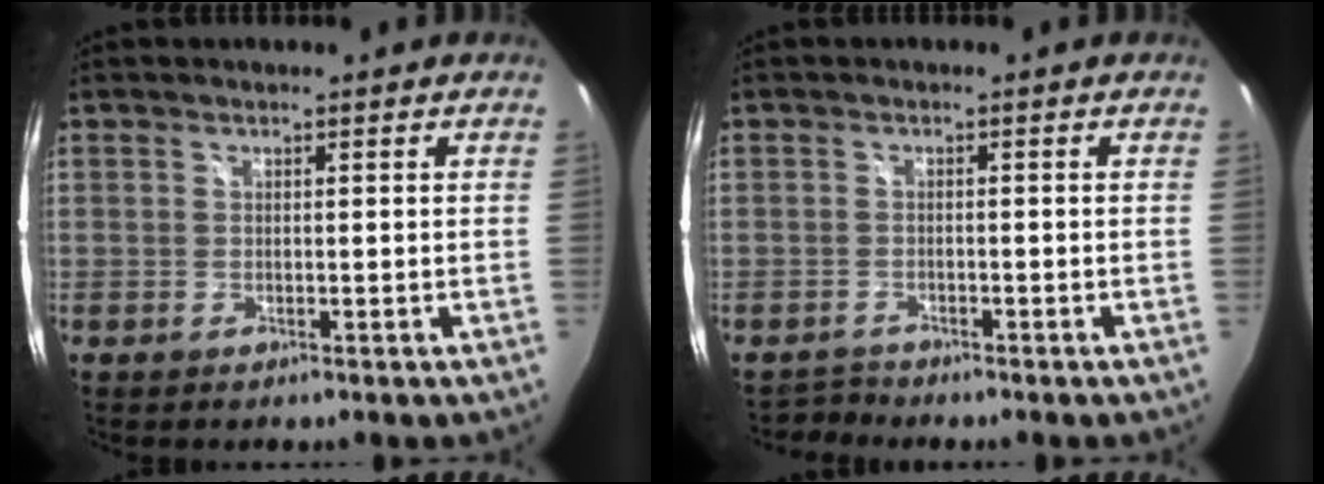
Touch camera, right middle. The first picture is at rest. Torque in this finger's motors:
{"motor_torque": [-0.08, -0.45, -0.06, -0.02]}